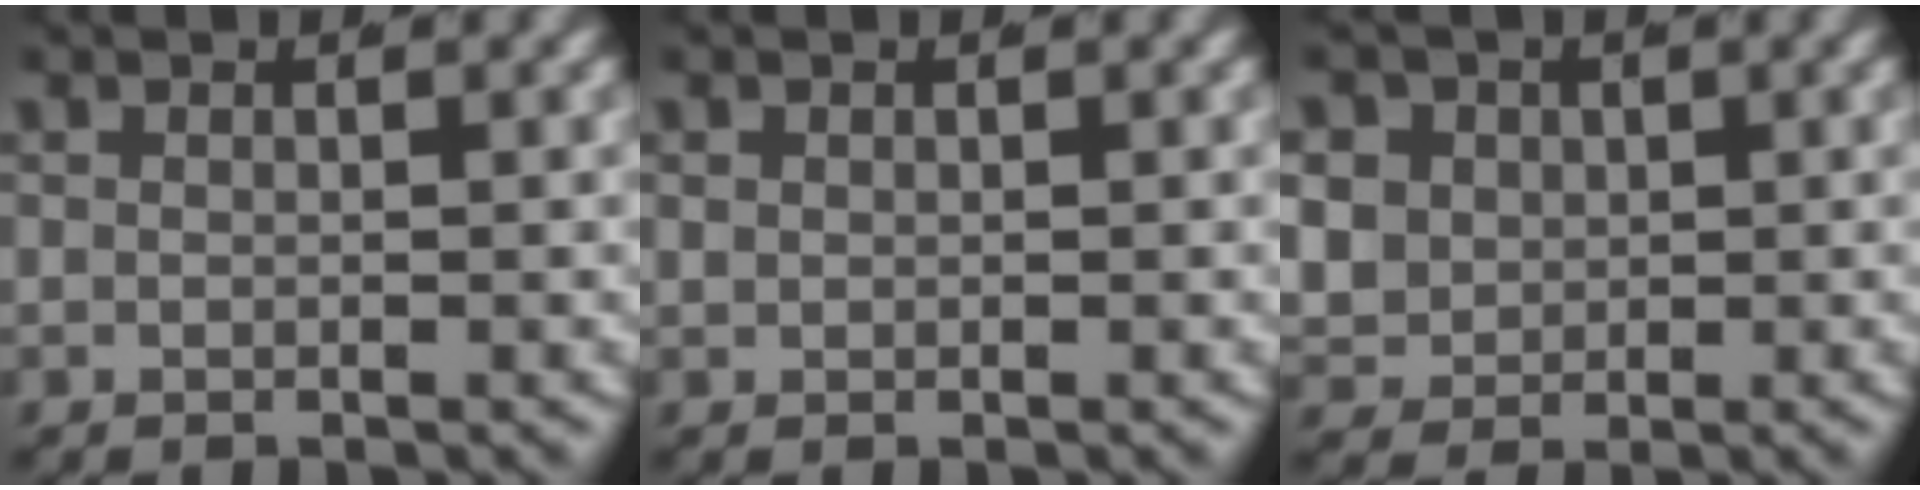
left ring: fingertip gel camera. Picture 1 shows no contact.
{"total": 0.7, "force": [0.2, 0.6, 0.3], "torque": [-0.011, -0.002, 0.008]}
{"total": 7.8, "force": [0.5, 7.1, 3.2], "torque": [-0.092, -0.024, 0.014]}